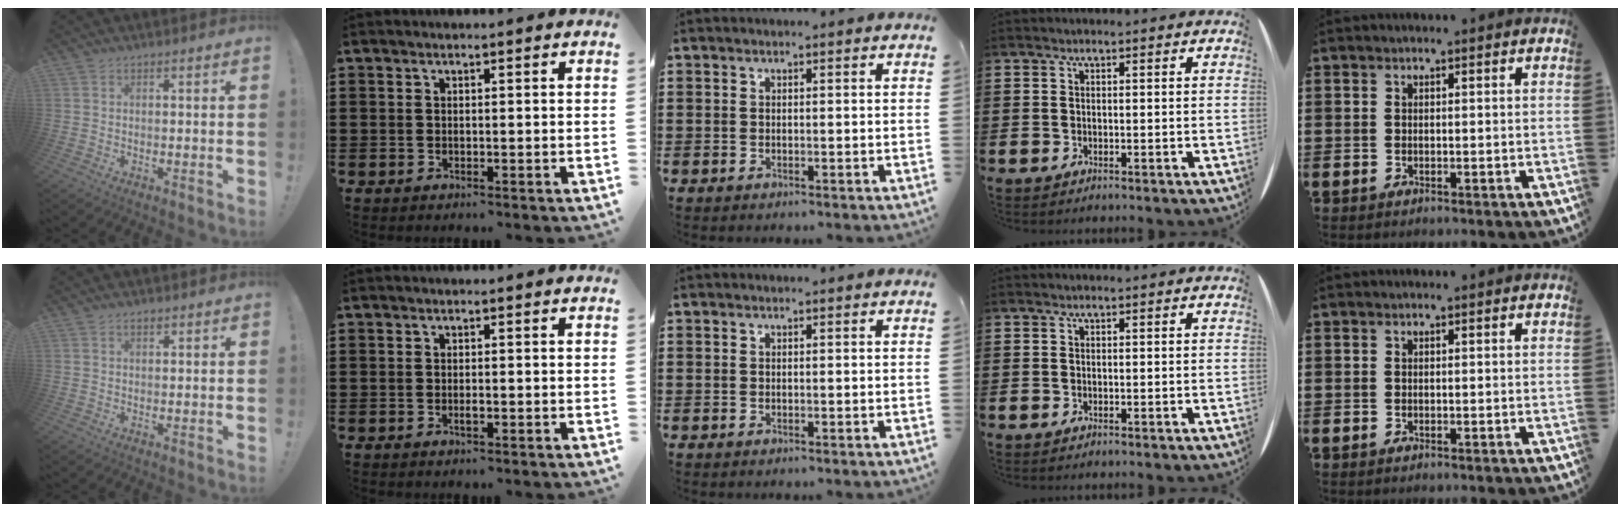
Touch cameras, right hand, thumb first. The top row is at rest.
{"thumb": {"total": 1.1, "force": [0.7, 0.5, 0.6], "torque": [-0.010, -0.001, 0.014]}, "index": {"total": 1.0, "force": [-0.4, 0.3, 0.9], "torque": [-0.016, -0.005, -0.005]}}